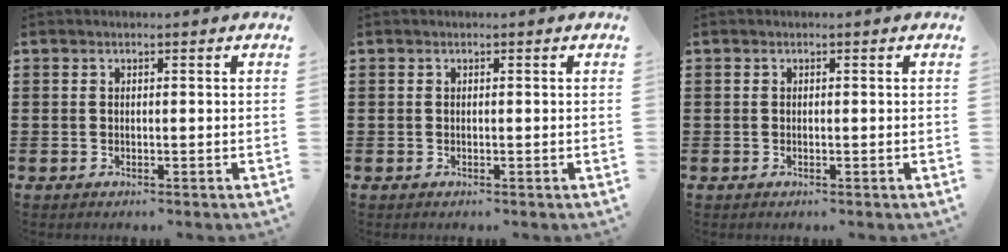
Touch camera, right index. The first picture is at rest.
{"total": 0.0}
{"total": 0.0}